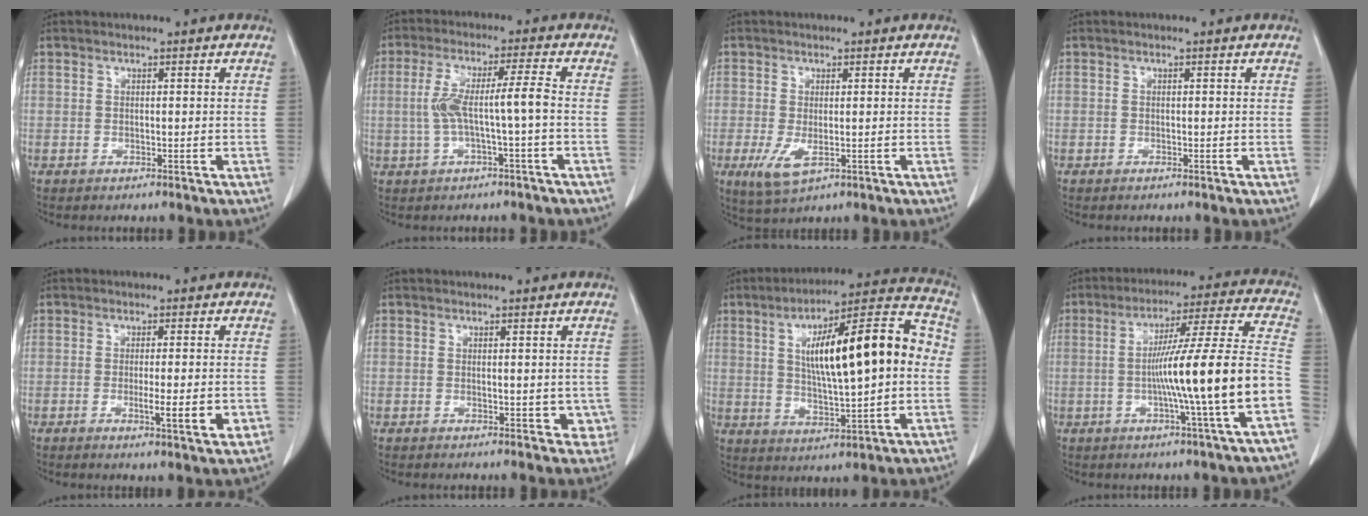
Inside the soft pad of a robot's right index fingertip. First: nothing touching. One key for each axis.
{"total": 7.0, "fx": -0.8, "fy": -0.1, "fz": 6.9, "tx": -0.142, "ty": 0.023, "tz": -0.010}
{"total": 4.3, "fx": -1.2, "fy": 2.1, "fz": 3.6, "tx": -0.074, "ty": -0.011, "tz": -0.012}
{"total": 0.0}
{"total": 5.7, "fx": -1.4, "fy": 0.6, "fz": 5.5, "tx": -0.079, "ty": -0.009, "tz": -0.016}
{"total": 3.5, "fx": -0.3, "fy": 2.1, "fz": 2.9, "tx": -0.014, "ty": -0.002, "tz": 0.000}
{"total": 20.2, "fx": 2.7, "fy": 4.1, "fz": 19.6, "tx": -0.301, "ty": 0.039, "tz": 0.040}
{"total": 17.3, "fx": -3.9, "fy": -1.7, "fz": 16.8, "tx": -0.255, "ty": 0.008, "tz": -0.066}